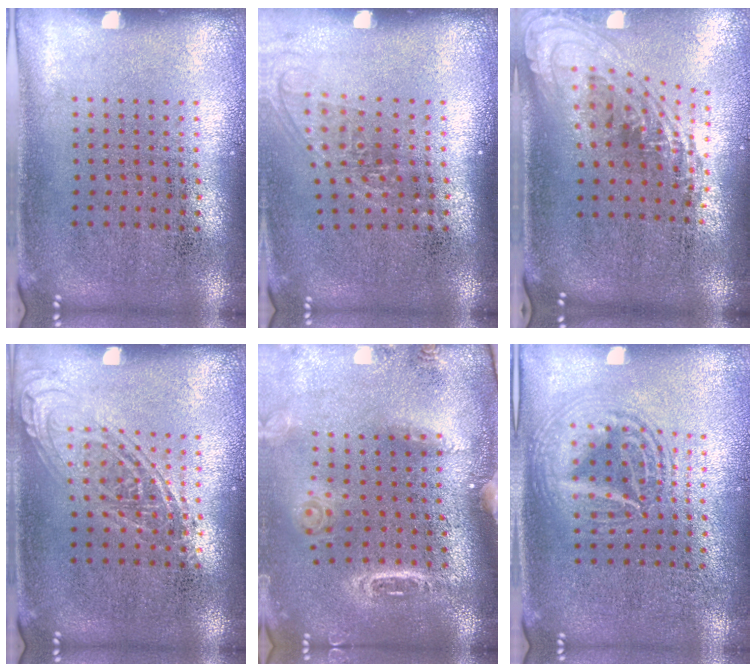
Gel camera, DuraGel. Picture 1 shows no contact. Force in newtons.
{"total": 1.3, "press": 1.0, "slide": 0.8}
{"total": 2.3, "press": 1.7, "slide": 1.6}
{"total": 1.2, "press": 1.2, "slide": 0.1}
{"total": 1.8, "press": 1.7, "slide": 0.6}
{"total": 2.6, "press": 2.6, "slide": 0.3}